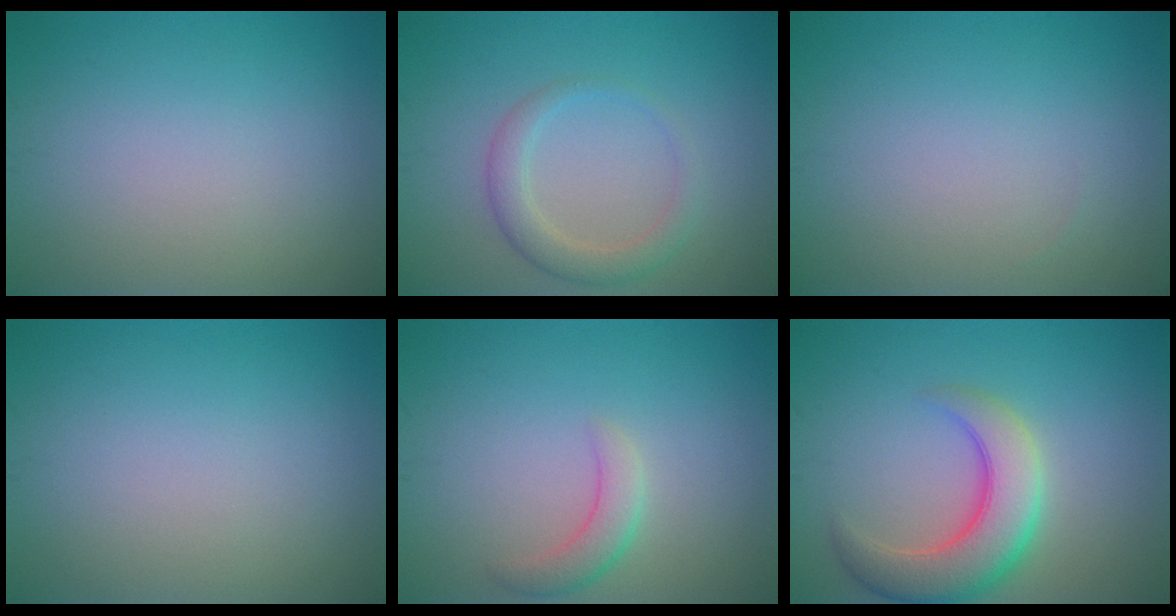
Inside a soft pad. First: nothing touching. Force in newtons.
{"total": 2.6, "press": 2.6, "slide": 0.4}
{"total": 0.0}
{"total": 0.0}
{"total": 2.2, "press": 2.2, "slide": 0.1}
{"total": 6.5, "press": 6.5, "slide": 0.3}